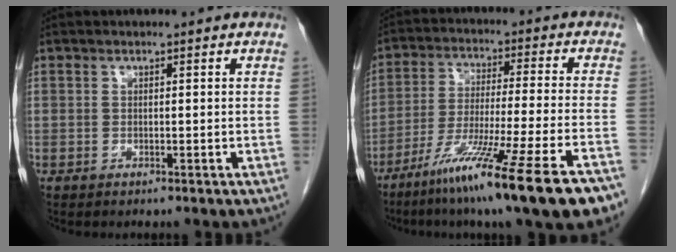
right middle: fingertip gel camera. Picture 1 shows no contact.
{"total": 20.3, "force": [-13.5, -0.8, 15.1], "torque": [-0.209, -0.058, -0.218]}